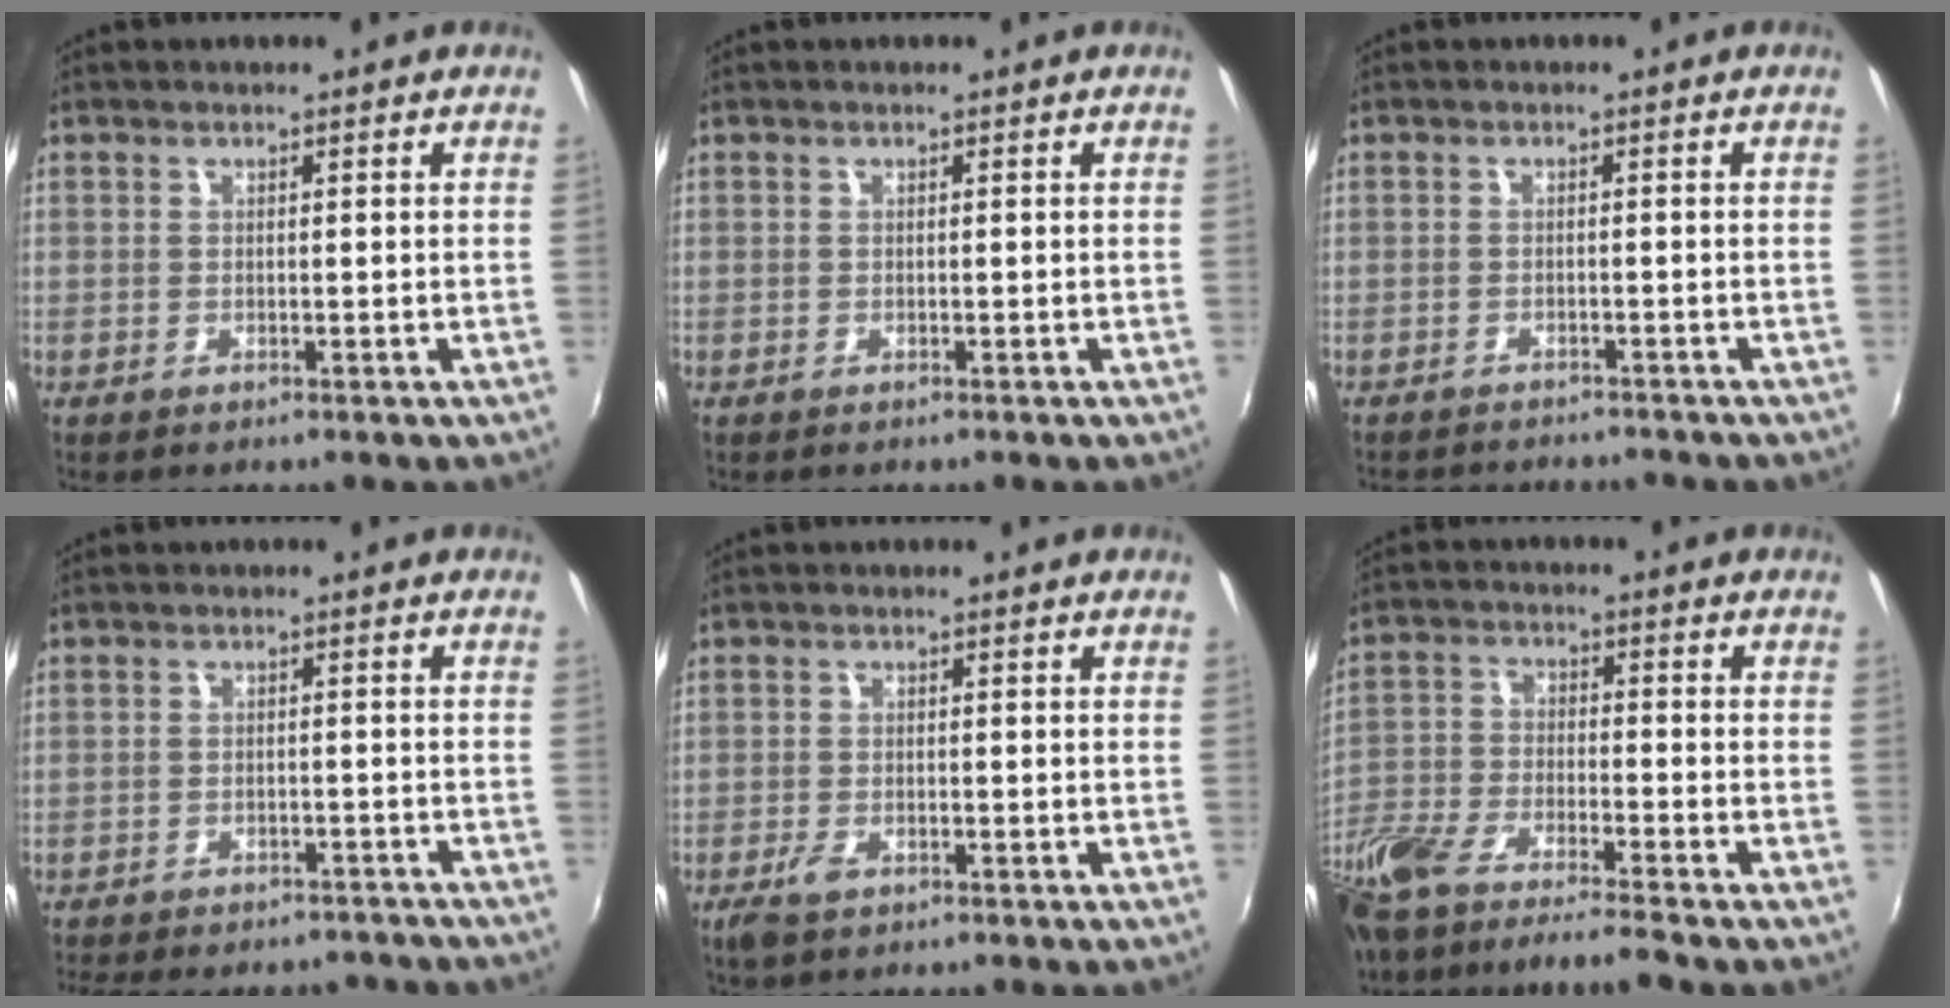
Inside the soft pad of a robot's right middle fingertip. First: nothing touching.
{"total": 0.0}
{"total": 6.3, "force": [-5.9, 1.3, 1.7], "torque": [-0.048, -0.011, -0.085]}
{"total": 14.5, "force": [-12.4, 5.4, 5.2], "torque": [-0.124, 0.008, -0.159]}
{"total": 3.3, "force": [-2.1, 1.5, 2.0], "torque": [-0.048, -0.007, -0.040]}
{"total": 13.9, "force": [-11.6, 1.8, 7.4], "torque": [-0.176, -0.030, -0.223]}